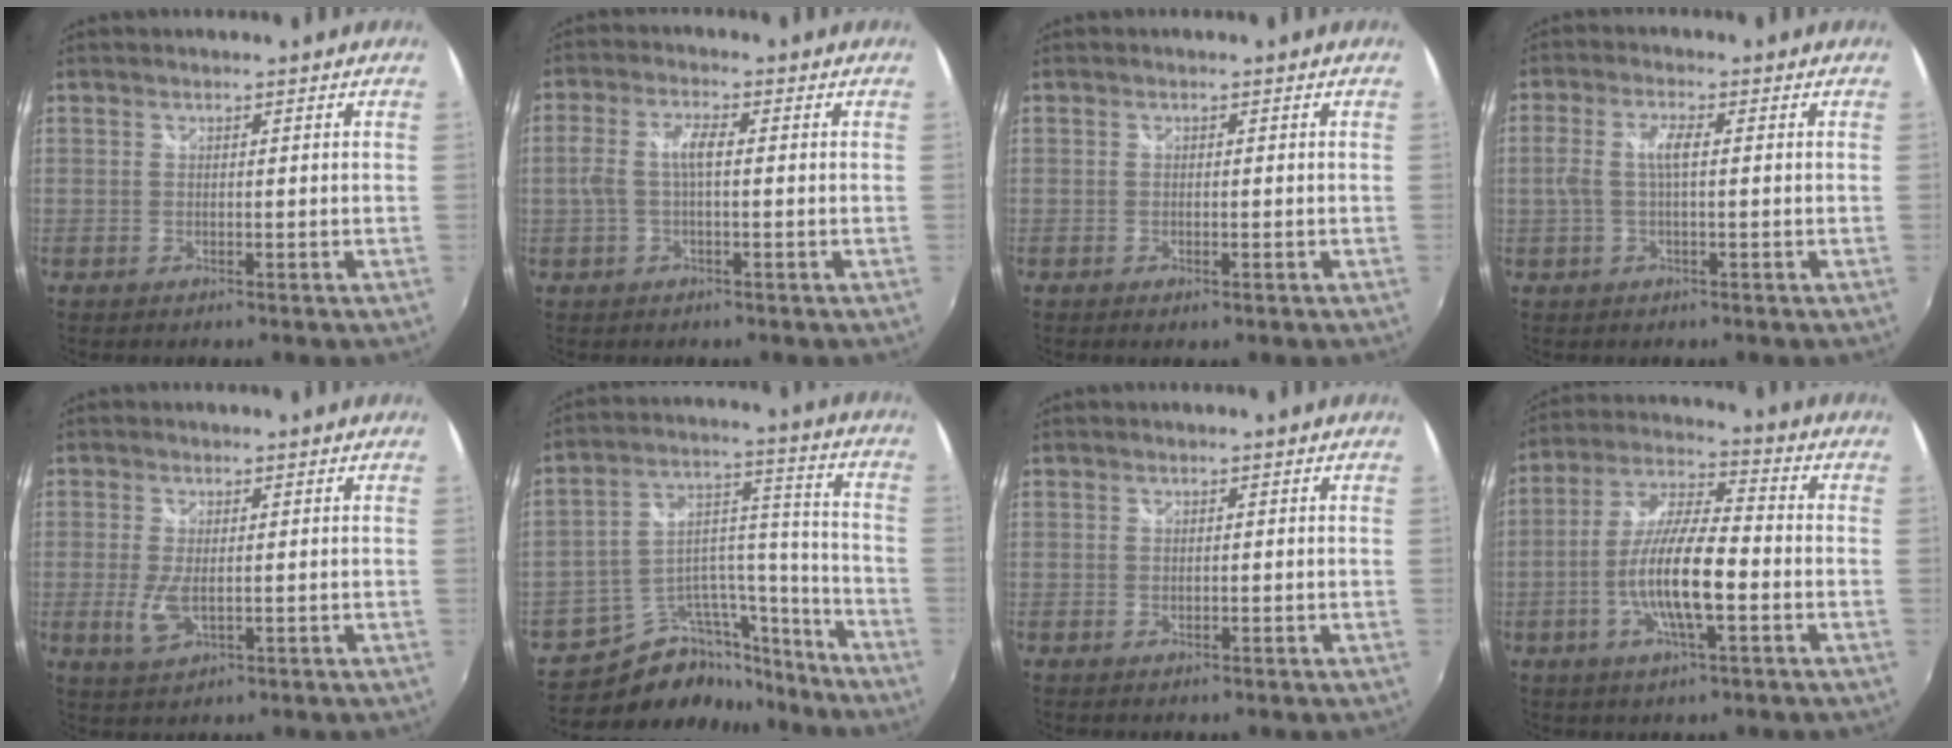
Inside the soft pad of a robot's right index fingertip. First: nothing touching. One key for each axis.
{"total": 5.1, "fx": -0.2, "fy": 1.3, "fz": 4.9, "tx": -0.099, "ty": 0.008, "tz": -0.001}
{"total": 1.0, "fx": -0.5, "fy": 0.5, "fz": 0.7, "tx": -0.013, "ty": -0.003, "tz": -0.009}
{"total": 4.6, "fx": 0.0, "fy": 1.1, "fz": 4.5, "tx": -0.089, "ty": 0.005, "tz": 0.003}
{"total": 4.7, "fx": -0.6, "fy": 2.1, "fz": 4.1, "tx": -0.090, "ty": -0.011, "tz": -0.010}
{"total": 18.6, "fx": -15.2, "fy": 9.3, "fz": 5.5, "tx": -0.097, "ty": 0.078, "tz": -0.221}
{"total": 0.5, "fx": 0.0, "fy": 0.4, "fz": 0.3, "tx": -0.006, "ty": -0.002, "tz": 0.001}
{"total": 12.8, "fx": -3.8, "fy": 3.0, "fz": 11.9, "tx": -0.241, "ty": -0.002, "tz": -0.071}